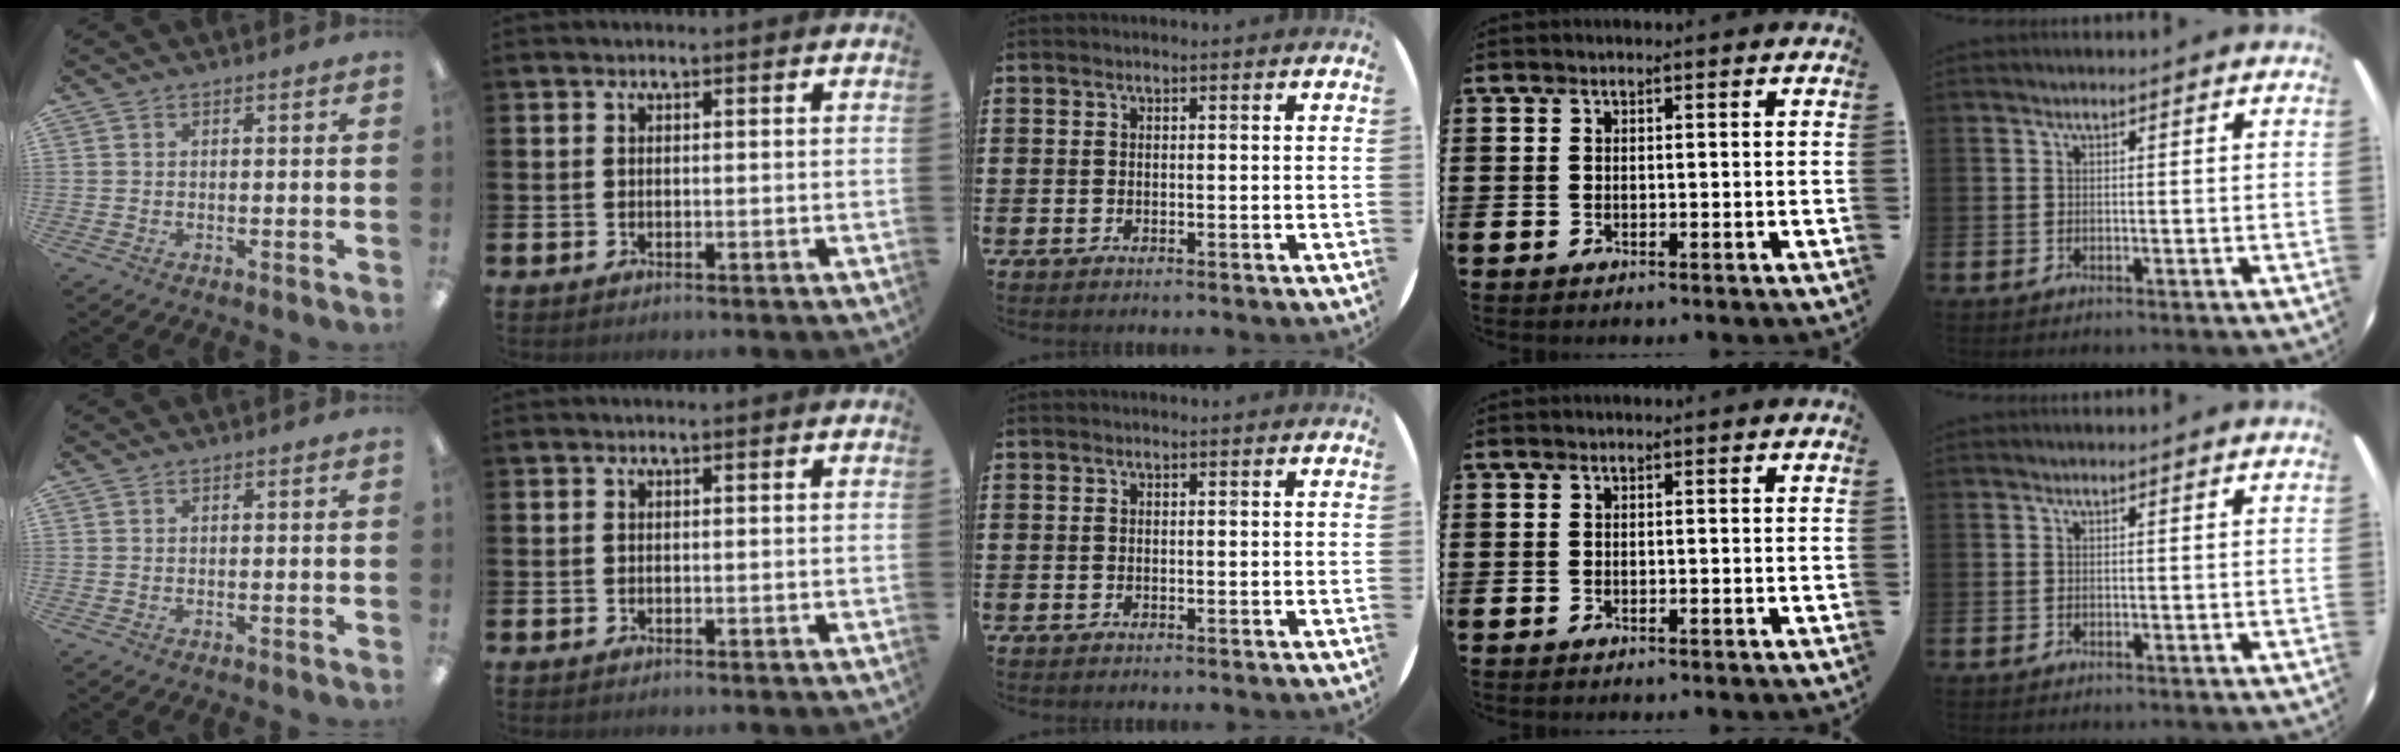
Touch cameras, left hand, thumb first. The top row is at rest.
{}